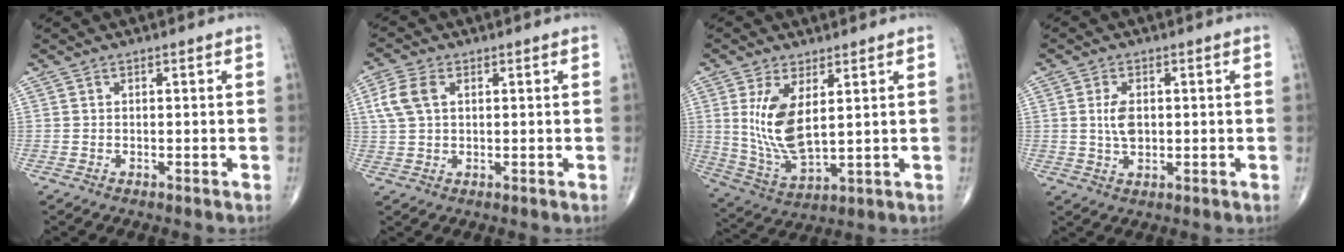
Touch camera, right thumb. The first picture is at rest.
{"total": 5.8, "force": [1.6, 3.6, 4.3], "torque": [-0.101, 0.011, 0.032]}
{"total": 11.5, "force": [2.7, 5.2, 9.9], "torque": [-0.195, -0.022, 0.070]}
{"total": 4.6, "force": [0.4, 2.7, 3.7], "torque": [-0.067, -0.002, 0.010]}